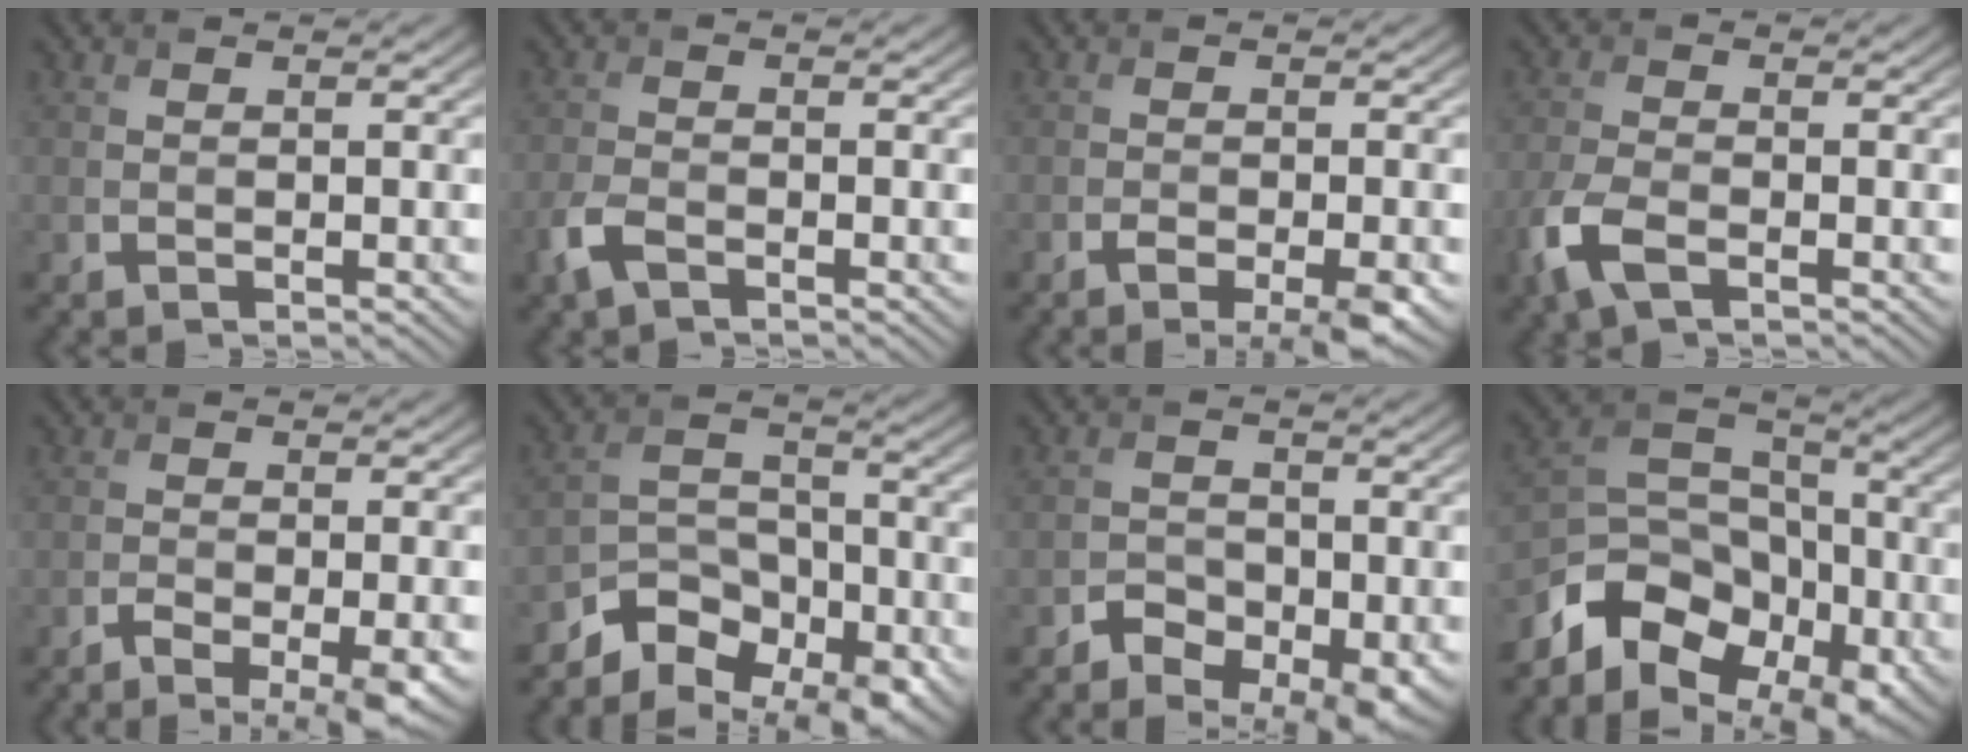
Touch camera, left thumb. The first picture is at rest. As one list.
[{"total": 3.0, "force": [-1.9, 1.3, 2.0], "torque": [-0.053, -0.003, -0.046]}, {"total": 4.6, "force": [-2.6, 1.4, 3.5], "torque": [-0.060, -0.003, -0.037]}, {"total": 4.9, "force": [-2.5, 2.1, 3.6], "torque": [-0.095, -0.008, -0.061]}, {"total": 5.4, "force": [-3.2, 1.6, 4.0], "torque": [-0.070, -0.012, -0.051]}, {"total": 9.1, "force": [-6.8, 4.9, 3.6], "torque": [-0.062, -0.007, -0.127]}, {"total": 6.7, "force": [-3.9, 3.9, 3.9], "torque": [-0.058, -0.009, -0.062]}, {"total": 12.1, "force": [-7.3, 7.4, 6.2], "torque": [-0.124, -0.011, -0.142]}]